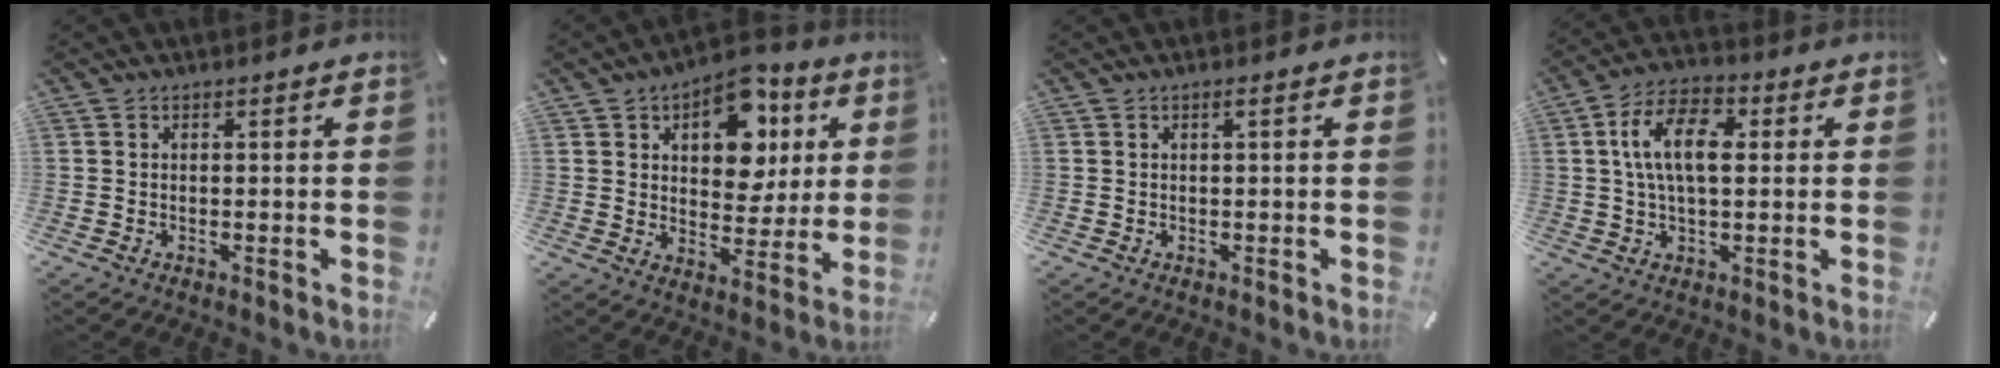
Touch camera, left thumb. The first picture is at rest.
{"total": 13.8, "force": [6.1, 9.1, 8.4], "torque": [-0.113, -0.025, 0.105]}
{"total": 0.9, "force": [0.2, -0.1, 0.8], "torque": [-0.016, 0.000, 0.003]}
{"total": 11.3, "force": [1.8, 6.1, 9.3], "torque": [-0.188, 0.010, 0.030]}